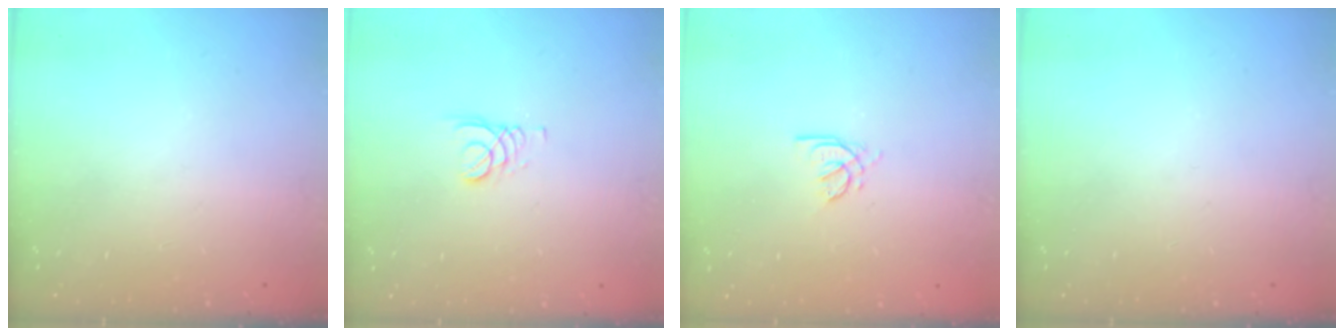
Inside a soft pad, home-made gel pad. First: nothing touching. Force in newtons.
{"total": 2.1, "press": 2.1, "slide": 0.1}
{"total": 2.4, "press": 2.4, "slide": 0.6}
{"total": 0.0}